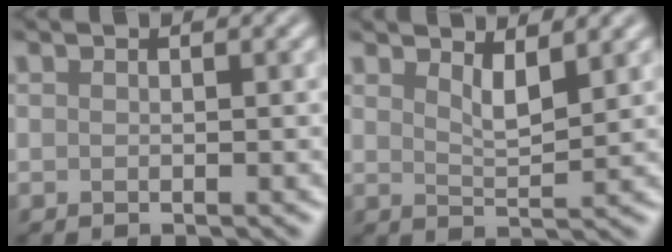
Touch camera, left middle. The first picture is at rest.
{"total": 2.3, "force": [1.5, 0.6, 1.7], "torque": [-0.029, -0.006, 0.033]}